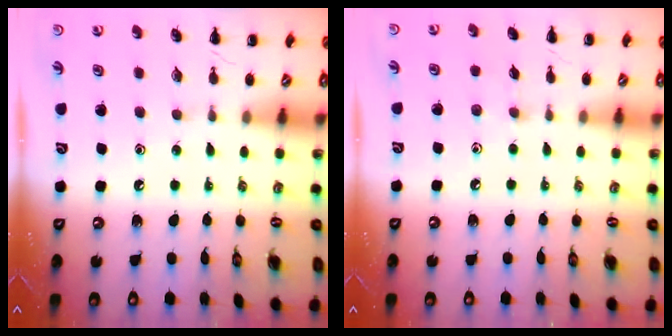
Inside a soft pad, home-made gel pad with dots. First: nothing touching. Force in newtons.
{"total": 3.3, "press": 3.0, "slide": 1.4}